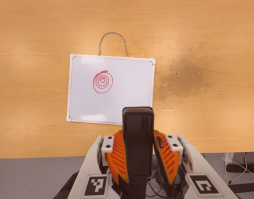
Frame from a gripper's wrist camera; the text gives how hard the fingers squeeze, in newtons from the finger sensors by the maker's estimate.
{"total": 4.0, "left": 2.9, "right": 5.1}